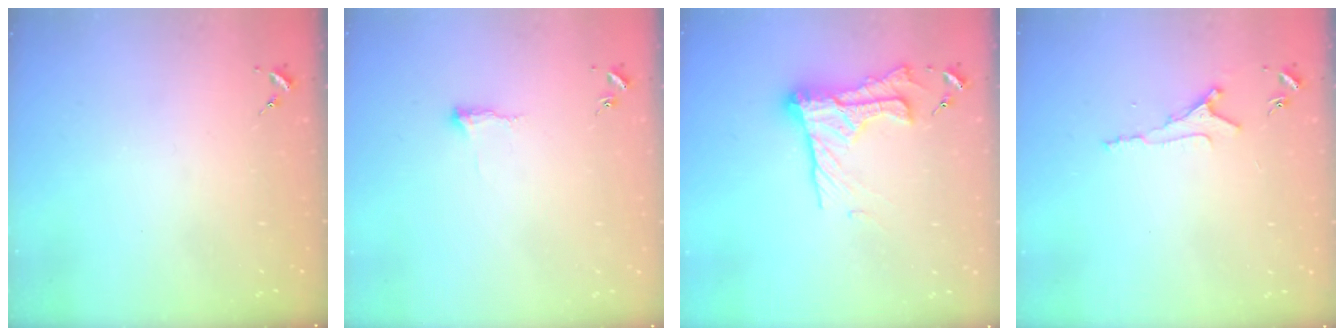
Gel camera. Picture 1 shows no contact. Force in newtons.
{"total": 6.4, "press": 6.3, "slide": 0.8}
{"total": 16.9, "press": 16.9, "slide": 1.4}
{"total": 5.6, "press": 5.5, "slide": 0.8}